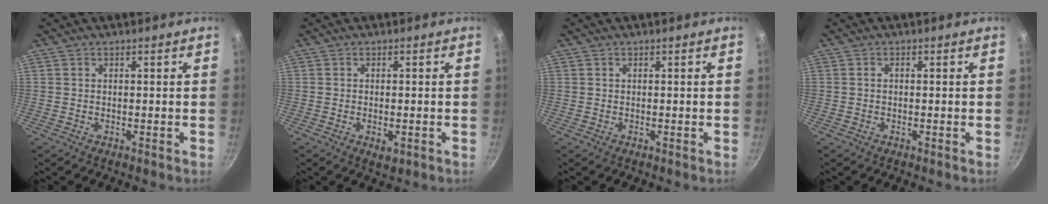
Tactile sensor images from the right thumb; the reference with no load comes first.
{"total": 2.6, "force": [-0.8, 1.3, 2.1], "torque": [-0.035, -0.006, -0.012]}
{"total": 0.0}
{"total": 0.5, "force": [-0.1, 0.4, 0.4], "torque": [-0.007, 0.006, -0.002]}